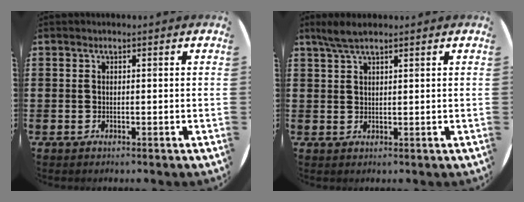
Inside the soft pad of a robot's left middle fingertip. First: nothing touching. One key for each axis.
{"total": 3.4, "fx": 2.5, "fy": 0.7, "fz": 2.1, "tx": -0.045, "ty": 0.006, "tz": 0.045}